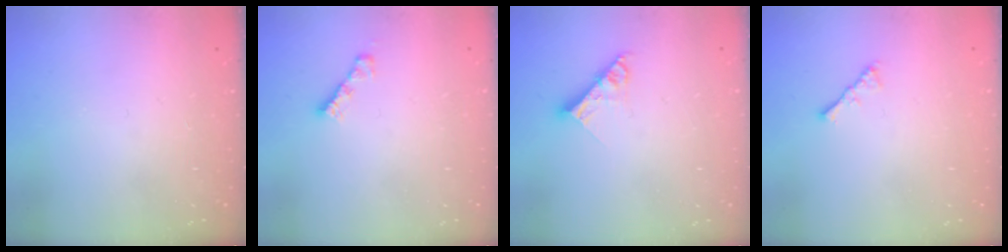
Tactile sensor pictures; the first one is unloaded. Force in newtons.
{"total": 2.7, "press": 2.7, "slide": 0.3}
{"total": 7.9, "press": 7.9, "slide": 0.8}
{"total": 2.2, "press": 2.1, "slide": 0.5}